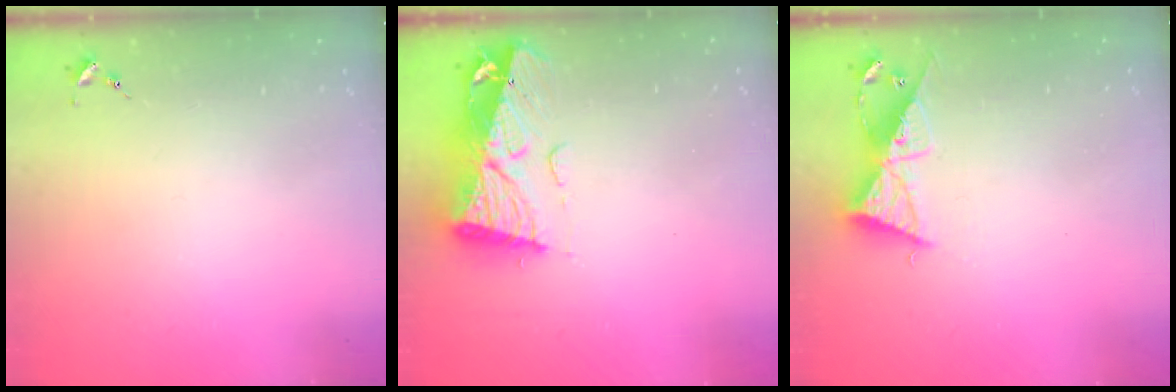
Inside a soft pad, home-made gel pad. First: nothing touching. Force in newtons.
{"total": 12.8, "press": 12.8, "slide": 1.2}
{"total": 9.9, "press": 9.8, "slide": 0.6}